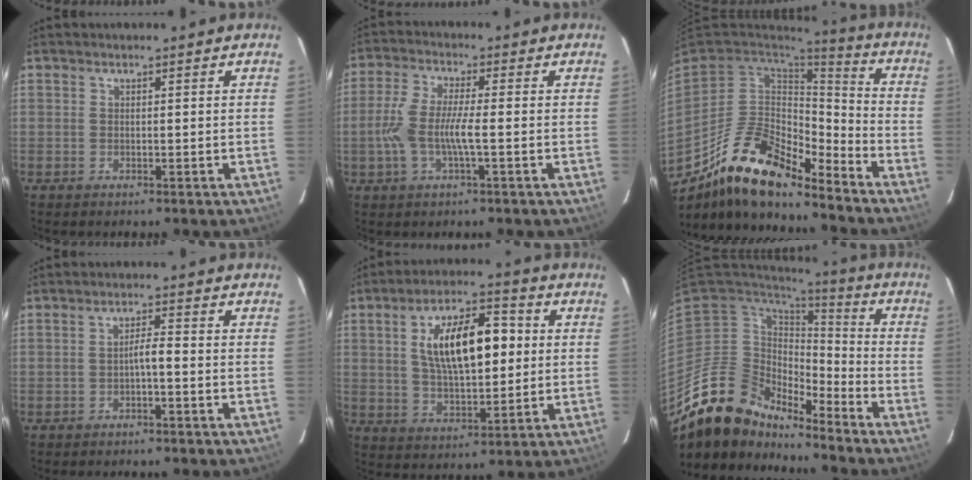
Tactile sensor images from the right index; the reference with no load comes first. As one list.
[{"total": 8.0, "force": [-1.7, 1.4, 7.7], "torque": [-0.166, 0.000, -0.033]}, {"total": 18.1, "force": [-13.5, 6.2, 10.2], "torque": [-0.197, -0.002, -0.250]}, {"total": 2.2, "force": [-1.2, 0.1, 1.8], "torque": [-0.034, 0.008, -0.018]}, {"total": 15.0, "force": [2.6, 6.4, 13.3], "torque": [-0.223, 0.021, 0.049]}, {"total": 14.6, "force": [-13.0, 6.1, 2.8], "torque": [-0.060, 0.026, -0.237]}]